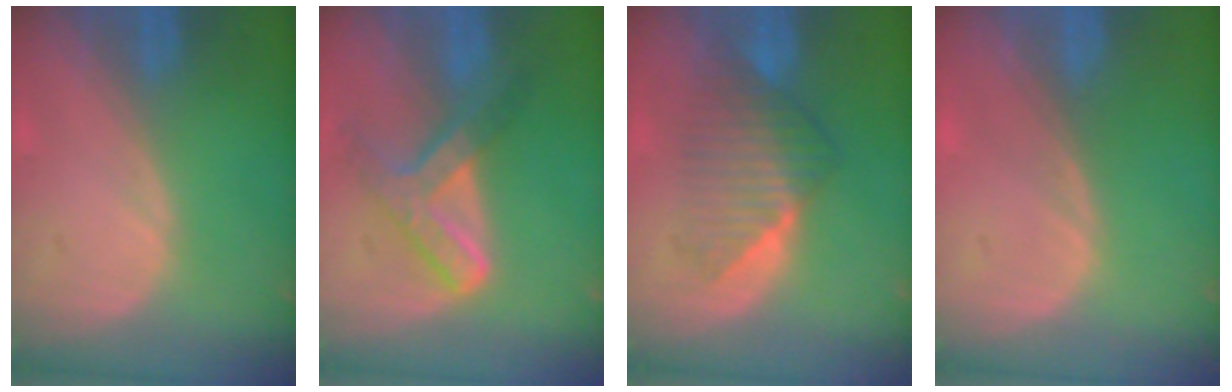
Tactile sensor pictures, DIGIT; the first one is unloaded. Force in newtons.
{"total": 7.2, "press": 6.0, "slide": 4.0}
{"total": 6.7, "press": 6.5, "slide": 1.6}
{"total": 0.5, "press": 0.1, "slide": 0.5}